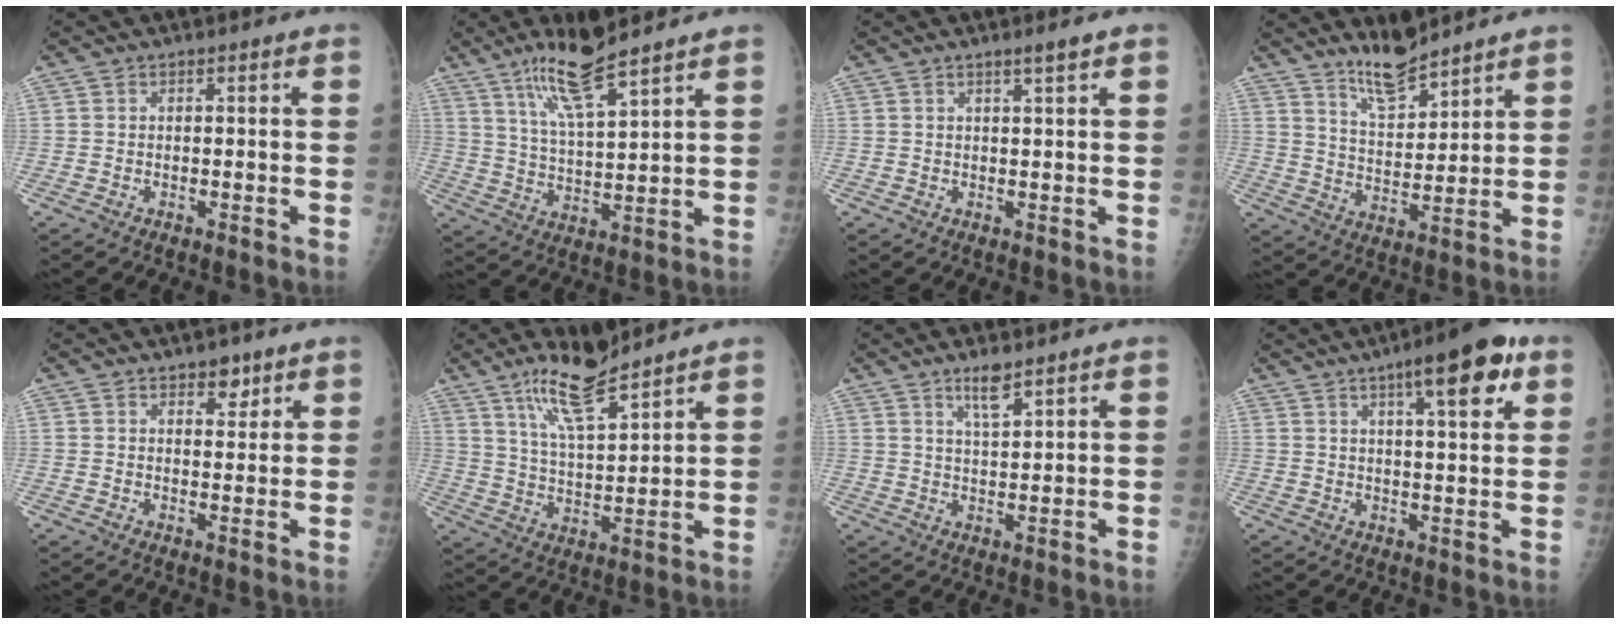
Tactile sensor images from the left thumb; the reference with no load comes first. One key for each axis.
{"total": 10.4, "fx": 7.5, "fy": 1.3, "fz": 7.0, "tx": -0.131, "ty": -0.046, "tz": 0.149}
{"total": 1.6, "fx": 1.0, "fy": -0.2, "fz": 1.2, "tx": -0.019, "ty": -0.007, "tz": 0.018}
{"total": 8.1, "fx": 7.1, "fy": 1.8, "fz": 3.4, "tx": -0.047, "ty": -0.059, "tz": 0.137}
{"total": 3.3, "fx": 2.1, "fy": 1.8, "fz": 1.6, "tx": -0.002, "ty": -0.013, "tz": 0.030}
{"total": 10.7, "fx": 8.2, "fy": 2.0, "fz": 6.6, "tx": -0.116, "ty": -0.056, "tz": 0.160}
{"total": 4.3, "fx": 3.1, "fy": 0.9, "fz": 2.9, "tx": -0.050, "ty": -0.021, "tz": 0.058}
{"total": 11.8, "fx": 5.9, "fy": 3.0, "fz": 9.7, "tx": -0.119, "ty": -0.016, "tz": 0.079}